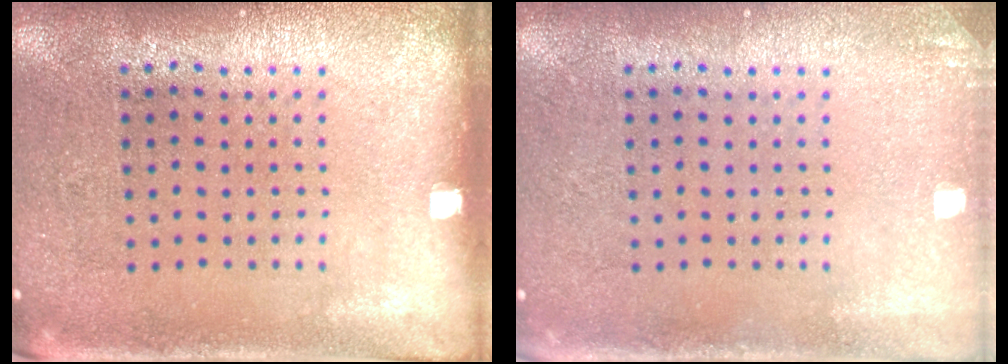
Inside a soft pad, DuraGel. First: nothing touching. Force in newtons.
{"total": 0.9, "press": 0.9, "slide": 0.2}